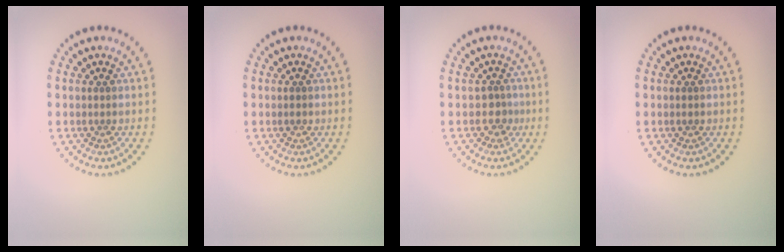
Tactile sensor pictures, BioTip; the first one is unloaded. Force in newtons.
{"total": 0.7, "press": 0.7, "slide": 0.1}
{"total": 1.5, "press": 1.1, "slide": 1.1}
{"total": 0.5, "press": 0.5, "slide": 0.1}